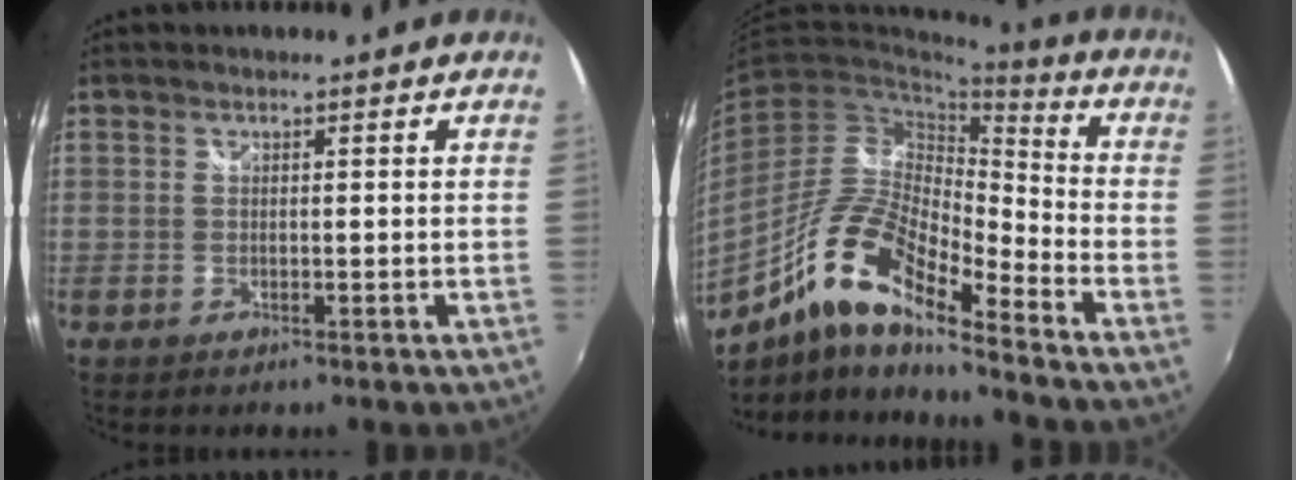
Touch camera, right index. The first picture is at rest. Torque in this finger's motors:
{"motor_torque": [0.42, -0.46, 0.58, 0.12]}